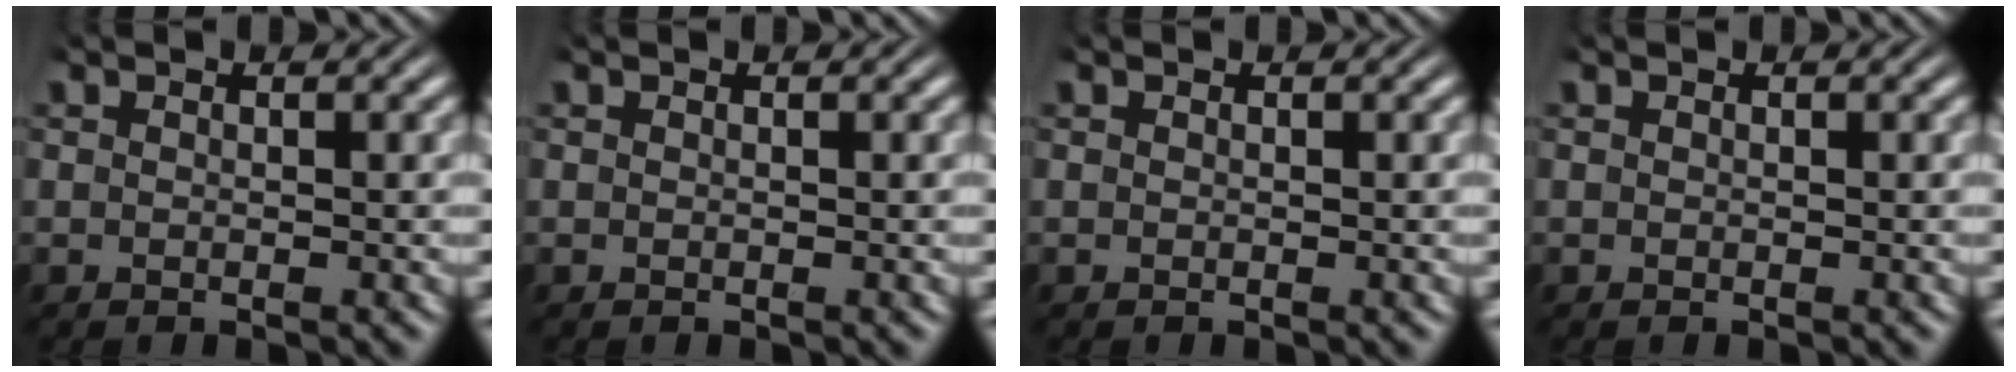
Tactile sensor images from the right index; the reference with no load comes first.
{"total": 0.0}
{"total": 0.0}
{"total": 0.0}